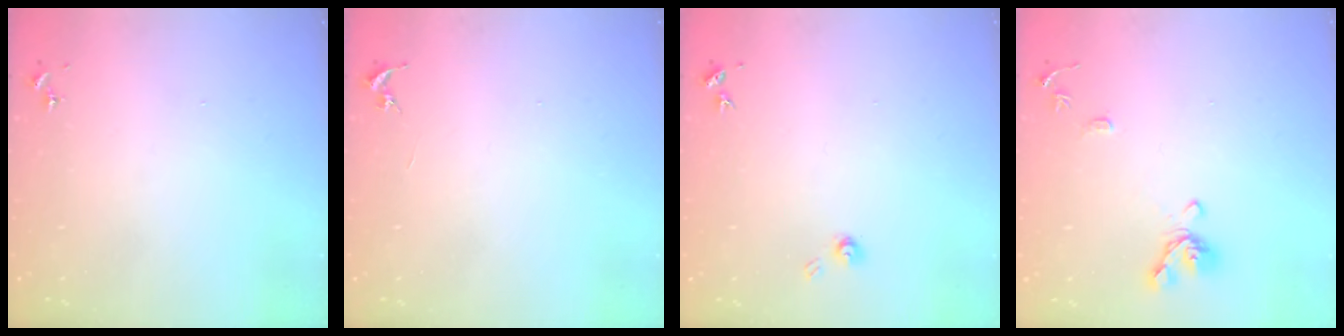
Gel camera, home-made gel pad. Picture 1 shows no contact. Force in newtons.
{"total": 0.0}
{"total": 3.9, "press": 3.9, "slide": 0.4}
{"total": 10.3, "press": 10.2, "slide": 1.5}